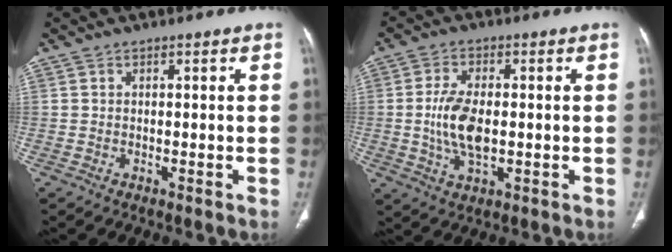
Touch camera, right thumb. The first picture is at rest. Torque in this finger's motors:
{"motor_torque": [1.41, 1.37, 0.57, -0.81, 0.10]}